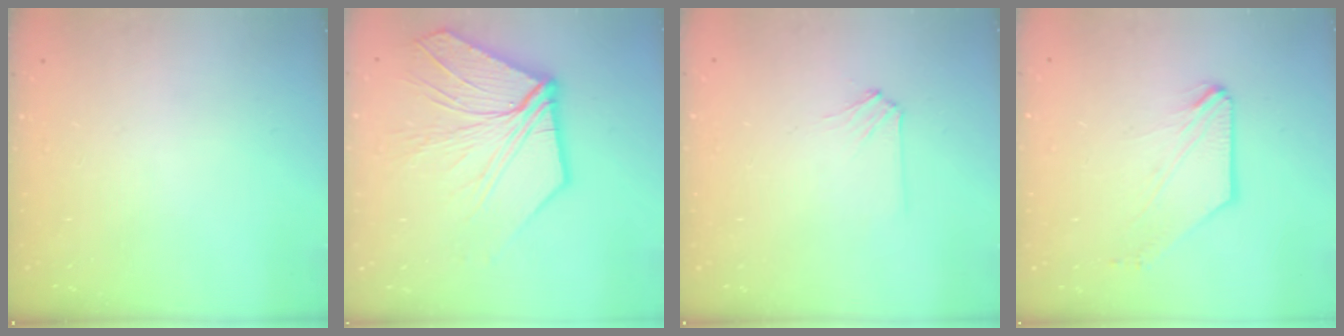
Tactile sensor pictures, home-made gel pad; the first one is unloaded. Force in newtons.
{"total": 14.5, "press": 14.3, "slide": 2.4}
{"total": 2.4, "press": 2.4, "slide": 0.5}
{"total": 0.6, "press": 0.5, "slide": 0.2}